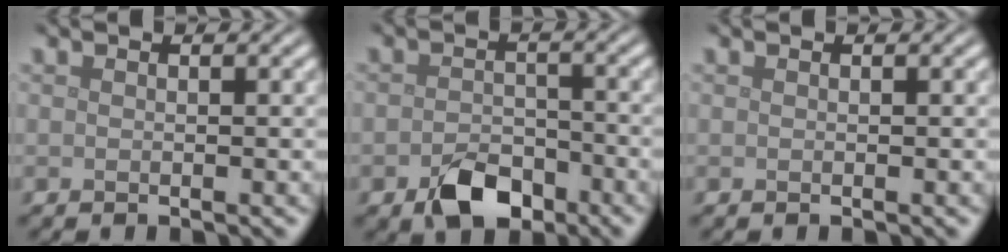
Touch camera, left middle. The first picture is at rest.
{"total": 4.4, "force": [-2.7, 2.7, 2.3], "torque": [-0.036, -0.005, -0.049]}
{"total": 0.0}